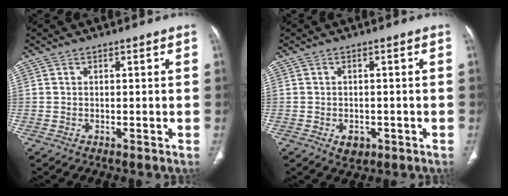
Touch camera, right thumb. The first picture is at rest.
{"total": 3.0, "force": [-1.2, 2.1, 1.7], "torque": [-0.015, 0.001, -0.010]}